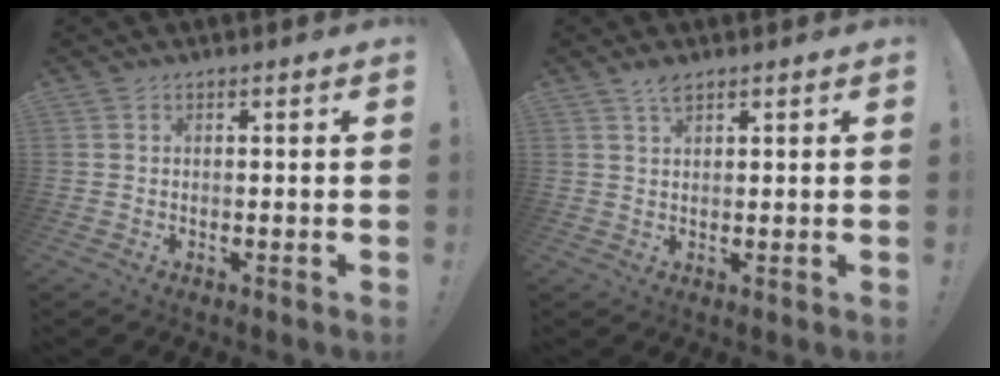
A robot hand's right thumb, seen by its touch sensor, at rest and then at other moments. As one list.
[{"total": 2.8, "force": [2.0, 0.9, 1.8], "torque": [-0.030, -0.009, 0.034]}]